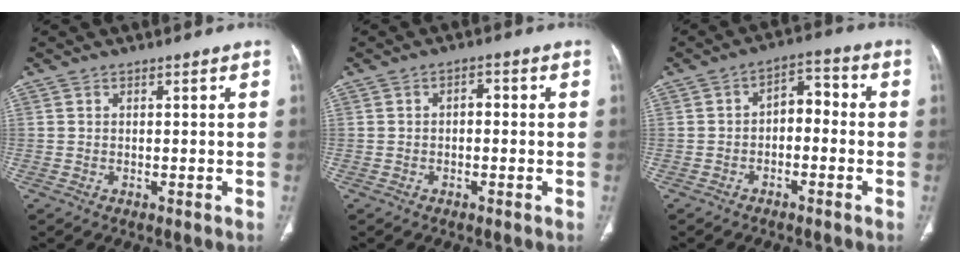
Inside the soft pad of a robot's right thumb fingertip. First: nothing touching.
{"total": 2.0, "force": [-0.2, 1.3, 1.5], "torque": [-0.012, 0.010, -0.010]}
{"total": 5.8, "force": [-1.3, 3.7, 4.2], "torque": [-0.044, 0.037, -0.033]}